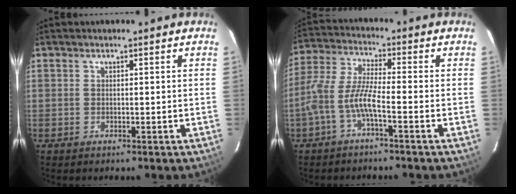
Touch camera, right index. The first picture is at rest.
{"total": 7.5, "force": [-3.2, 1.2, 6.7], "torque": [-0.157, 0.010, -0.067]}